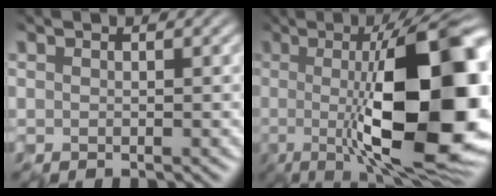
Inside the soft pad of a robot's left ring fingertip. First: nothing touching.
{"total": 17.1, "force": [-0.9, 4.8, 16.4], "torque": [-0.198, 0.009, -0.024]}